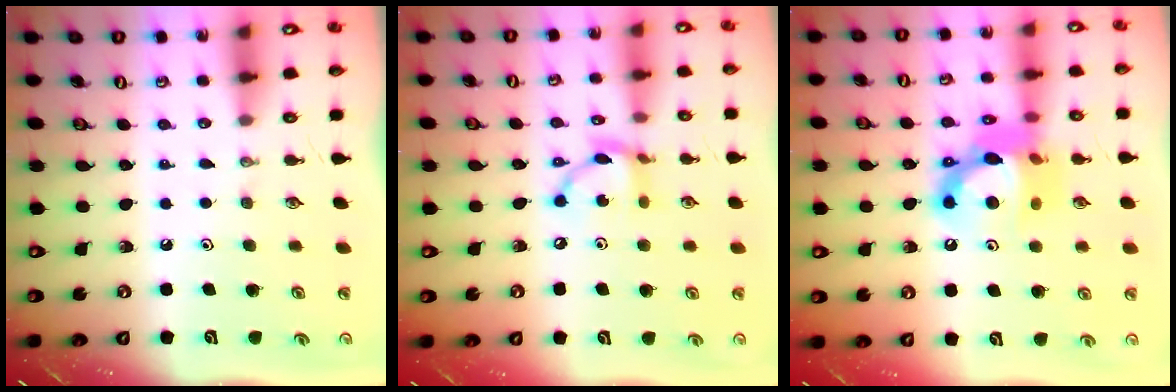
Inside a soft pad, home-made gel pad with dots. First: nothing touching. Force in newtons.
{"total": 10.4, "press": 10.4, "slide": 0.6}
{"total": 15.2, "press": 15.1, "slide": 1.6}